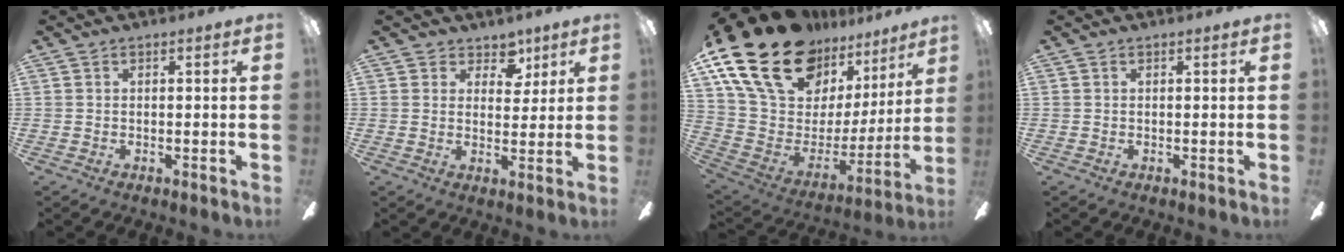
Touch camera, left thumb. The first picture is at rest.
{"total": 6.0, "force": [3.9, 4.2, 1.6], "torque": [-0.018, -0.019, 0.069]}
{"total": 23.8, "force": [16.6, 12.2, 11.9], "torque": [-0.213, -0.102, 0.311]}
{"total": 0.0}